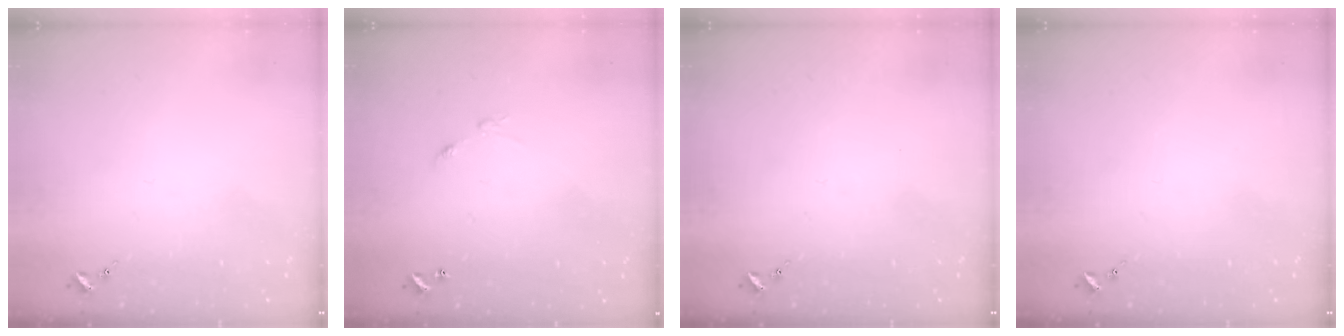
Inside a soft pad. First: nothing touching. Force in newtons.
{"total": 5.0, "press": 5.0, "slide": 0.5}
{"total": 0.0}
{"total": 0.0}